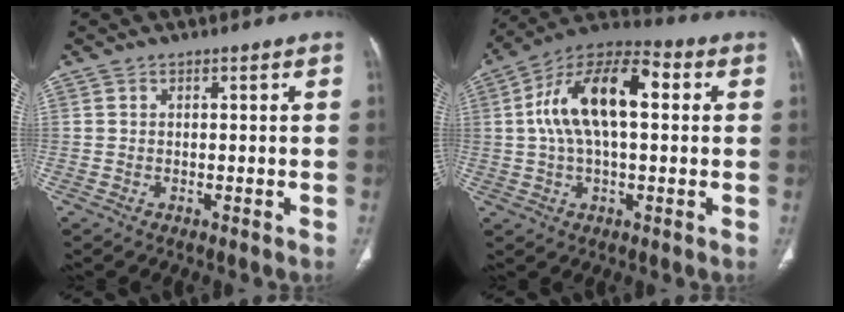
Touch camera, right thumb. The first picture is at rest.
{"total": 16.8, "force": [2.8, 8.1, 14.4], "torque": [-0.254, 0.037, 0.042]}